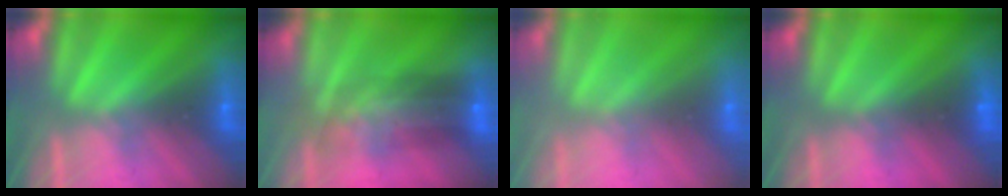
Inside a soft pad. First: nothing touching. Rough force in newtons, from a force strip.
{"total": 7.0}
{"total": 8.1}
{"total": 2.4}